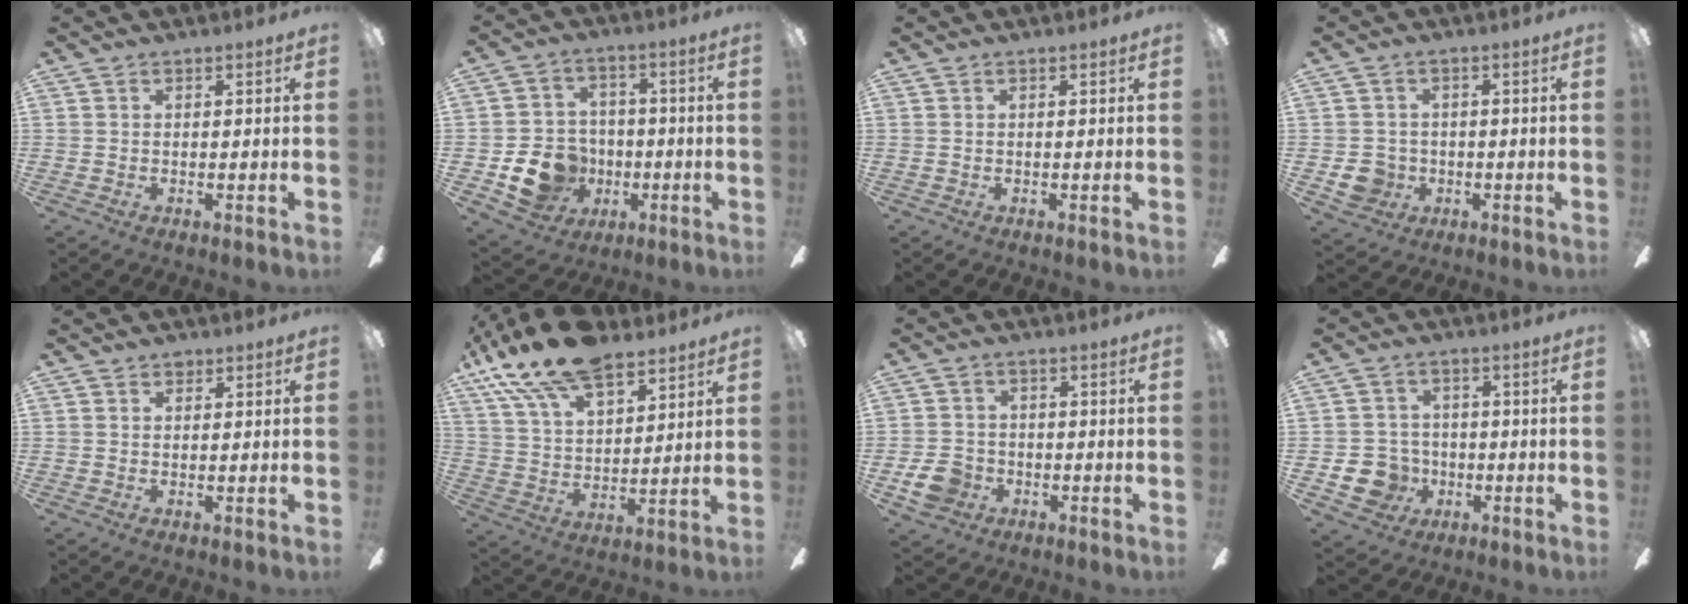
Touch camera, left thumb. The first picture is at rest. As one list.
[{"total": 13.3, "force": [-4.4, 11.2, 5.7], "torque": [-0.122, 0.033, -0.069]}, {"total": 0.0}, {"total": 5.7, "force": [-1.1, 5.3, 1.9], "torque": [-0.035, 0.010, -0.018]}, {"total": 1.2, "force": [0.8, 0.7, 0.5], "torque": [-0.003, -0.001, 0.014]}, {"total": 17.7, "force": [12.7, 7.5, 9.8], "torque": [-0.197, -0.057, 0.227]}, {"total": 6.8, "force": [-2.4, 5.7, 3.0], "torque": [-0.068, 0.016, -0.045]}, {"total": 8.9, "force": [-2.6, 7.9, 3.1], "torque": [-0.084, 0.022, -0.042]}]